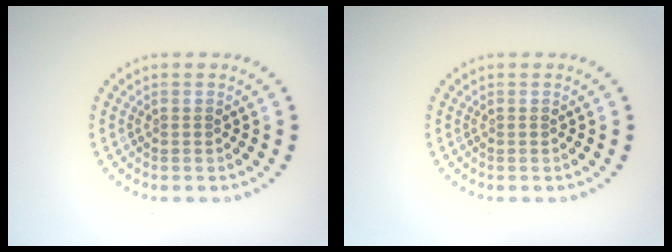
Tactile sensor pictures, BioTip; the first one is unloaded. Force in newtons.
{"total": 0.0}